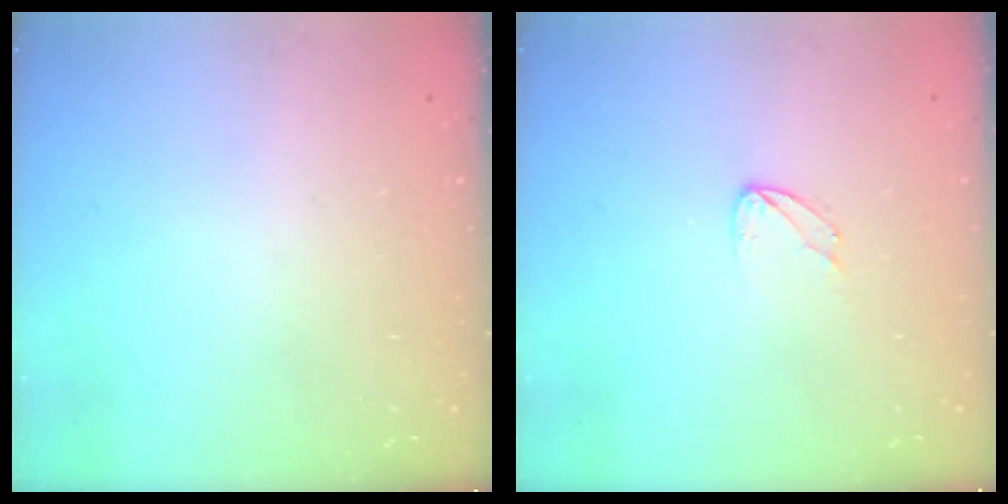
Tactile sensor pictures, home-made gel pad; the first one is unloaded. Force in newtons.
{"total": 3.8, "press": 3.8, "slide": 0.3}